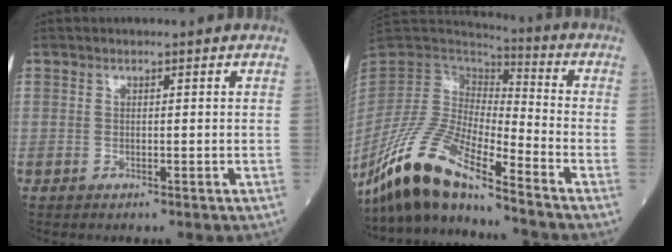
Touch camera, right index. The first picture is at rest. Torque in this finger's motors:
{"motor_torque": [1.09, -1.05, 0.43, 0.21]}